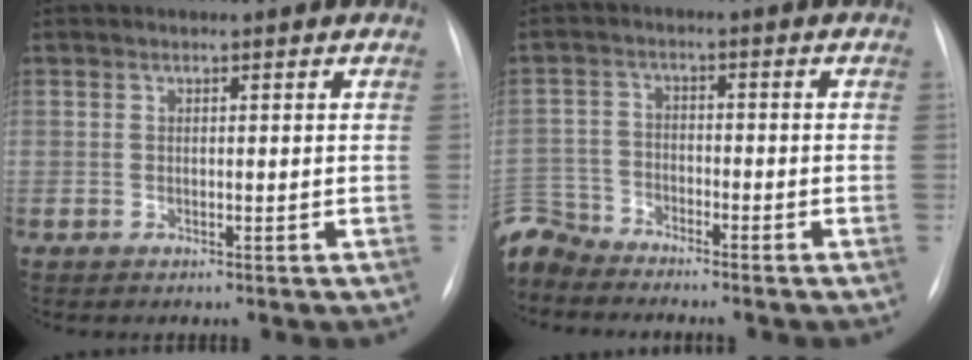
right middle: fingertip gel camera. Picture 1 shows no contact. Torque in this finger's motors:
{"motor_torque": [0.14, -0.14, 0.03, 0.00]}